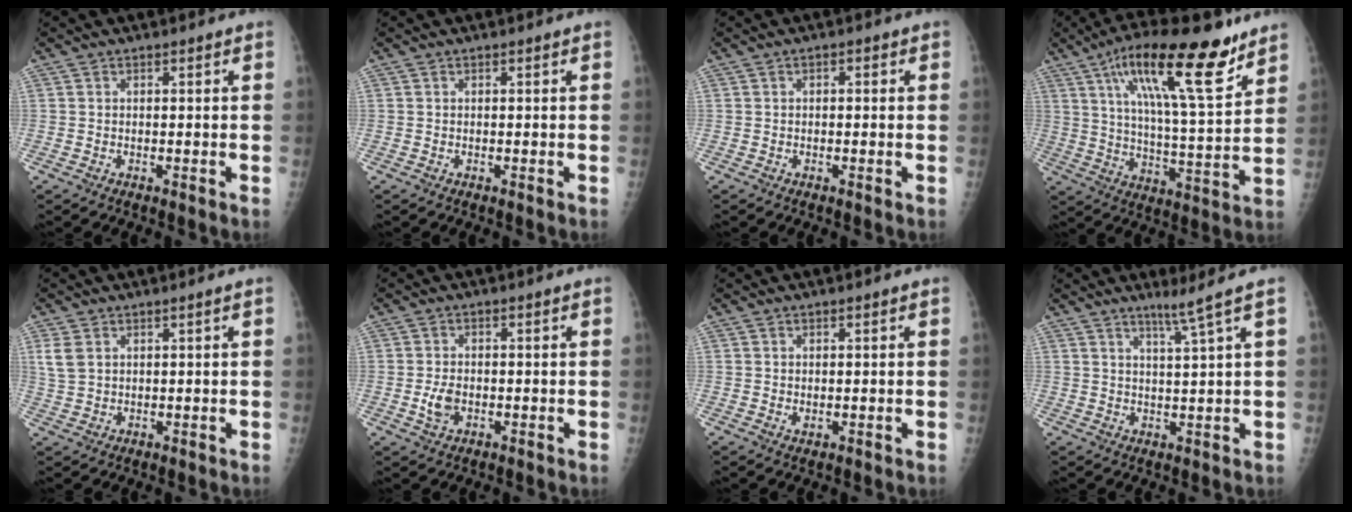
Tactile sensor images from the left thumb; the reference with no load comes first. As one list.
[{"total": 0.0}, {"total": 1.2, "force": [0.3, 0.8, 0.9], "torque": [-0.004, 0.003, -0.001]}, {"total": 21.4, "force": [12.4, 5.4, 16.6], "torque": [-0.252, -0.039, 0.205]}, {"total": 3.4, "force": [1.6, 1.7, 2.5], "torque": [-0.062, 0.001, 0.041]}, {"total": 3.5, "force": [-0.8, 2.3, 2.5], "torque": [-0.048, 0.001, -0.012]}, {"total": 0.9, "force": [0.3, 0.6, 0.7], "torque": [-0.011, -0.005, 0.010]}, {"total": 4.5, "force": [2.9, -1.6, 3.1], "torque": [-0.057, -0.028, 0.056]}]